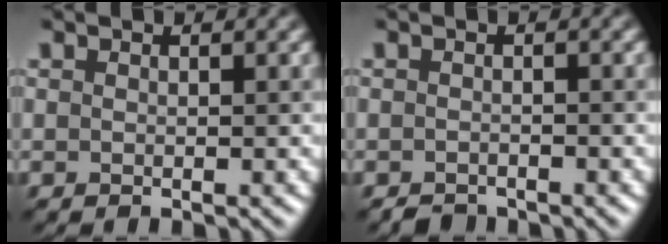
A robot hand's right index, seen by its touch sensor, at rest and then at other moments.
{"total": 1.3, "force": [-1.2, 0.4, 0.2], "torque": [-0.002, 0.002, -0.023]}